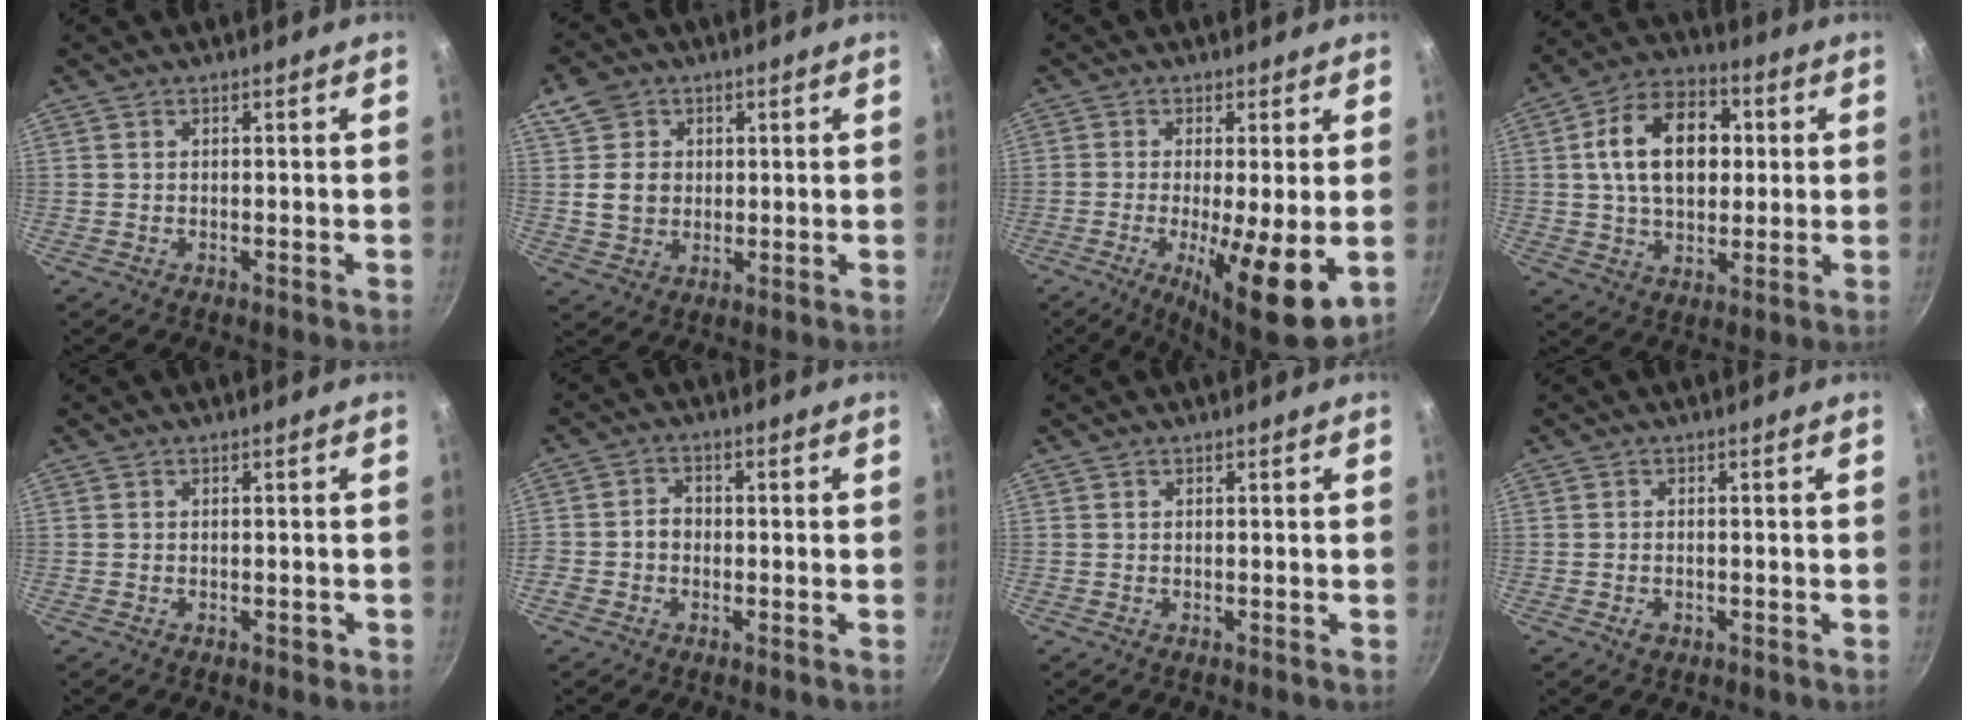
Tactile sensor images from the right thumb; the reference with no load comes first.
{"total": 7.4, "force": [1.9, 6.4, 3.4], "torque": [-0.028, -0.010, 0.032]}
{"total": 12.5, "force": [-2.0, 2.8, 12.0], "torque": [-0.191, -0.013, -0.027]}
{"total": 16.3, "force": [2.7, 11.0, 11.8], "torque": [-0.161, 0.017, 0.033]}
{"total": 1.0, "force": [-0.5, 0.6, 0.7], "torque": [-0.005, 0.006, -0.005]}
{"total": 3.3, "force": [-0.9, 2.8, 1.4], "torque": [-0.008, 0.015, -0.021]}
{"total": 0.0}
{"total": 1.8, "force": [-0.8, 1.2, 1.1], "torque": [-0.020, 0.004, -0.012]}